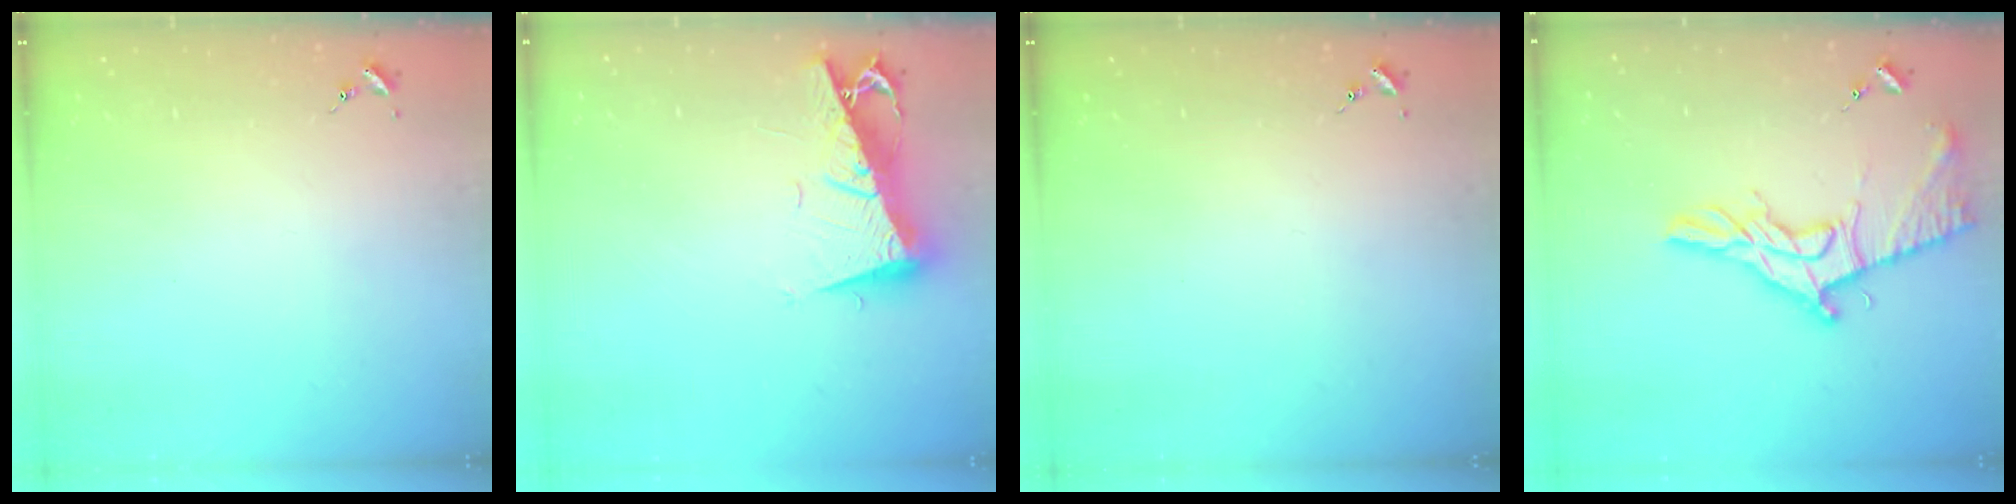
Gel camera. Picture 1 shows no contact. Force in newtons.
{"total": 10.6, "press": 10.5, "slide": 1.3}
{"total": 0.0}
{"total": 16.7, "press": 16.7, "slide": 0.7}